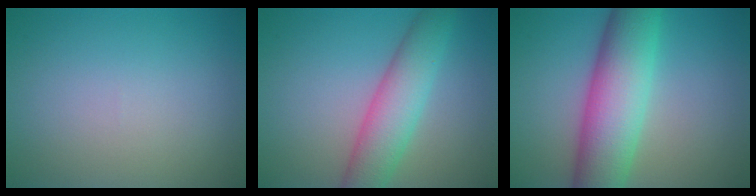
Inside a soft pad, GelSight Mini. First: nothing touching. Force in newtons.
{"total": 5.6, "press": 5.6, "slide": 0.2}
{"total": 9.3, "press": 9.3, "slide": 0.4}